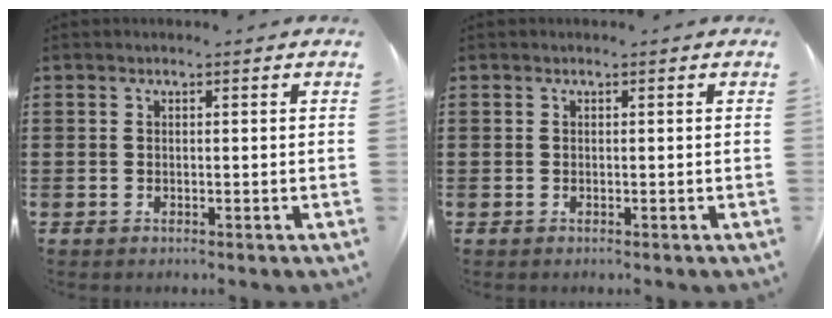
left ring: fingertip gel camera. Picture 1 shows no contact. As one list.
[{"total": 0.0}]